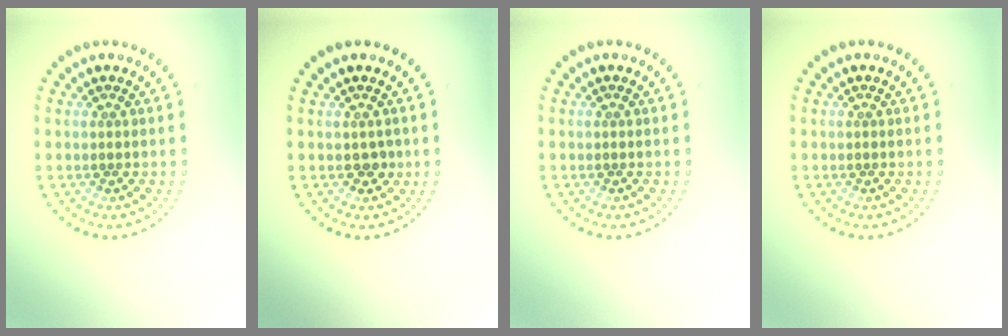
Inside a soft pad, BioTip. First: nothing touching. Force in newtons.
{"total": 1.0, "press": 1.0, "slide": 0.3}
{"total": 0.0}
{"total": 0.0}